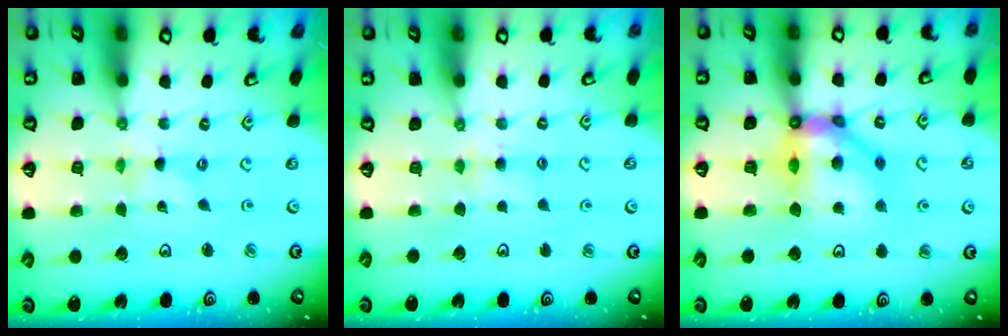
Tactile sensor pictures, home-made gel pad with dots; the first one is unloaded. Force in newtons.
{"total": 4.8, "press": 4.8, "slide": 0.4}
{"total": 11.7, "press": 11.4, "slide": 2.5}